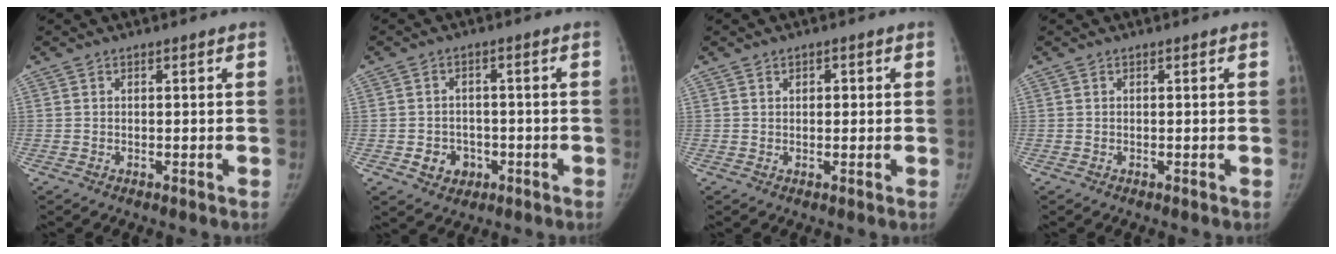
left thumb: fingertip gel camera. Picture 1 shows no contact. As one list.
[{"total": 5.0, "force": [-1.8, 4.3, 1.9], "torque": [-0.005, 0.013, -0.020]}, {"total": 1.5, "force": [0.4, 1.1, 0.9], "torque": [-0.002, 0.001, 0.004]}, {"total": 0.0}]